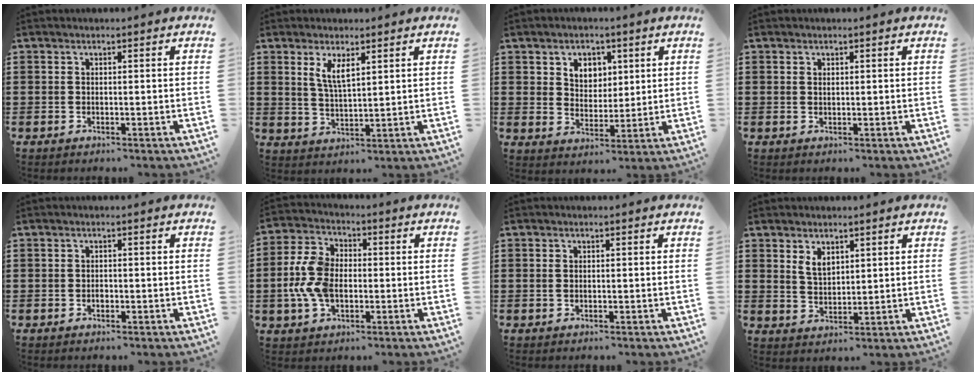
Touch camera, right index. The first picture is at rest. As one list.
[{"total": 4.0, "force": [2.1, 1.3, 3.1], "torque": [-0.067, 0.004, 0.036]}, {"total": 4.5, "force": [2.1, 3.7, 1.4], "torque": [-0.045, 0.014, 0.037]}, {"total": 0.6, "force": [0.3, 0.4, 0.3], "torque": [-0.006, 0.001, 0.006]}, {"total": 0.9, "force": [-0.3, 0.6, 0.6], "torque": [-0.012, -0.001, -0.005]}, {"total": 8.4, "force": [-1.1, 5.7, 6.1], "torque": [-0.154, 0.004, -0.026]}, {"total": 0.7, "force": [0.0, 0.4, 0.5], "torque": [-0.012, 0.002, 0.000]}, {"total": 3.3, "force": [2.0, 1.9, 1.8], "torque": [-0.041, 0.006, 0.036]}]